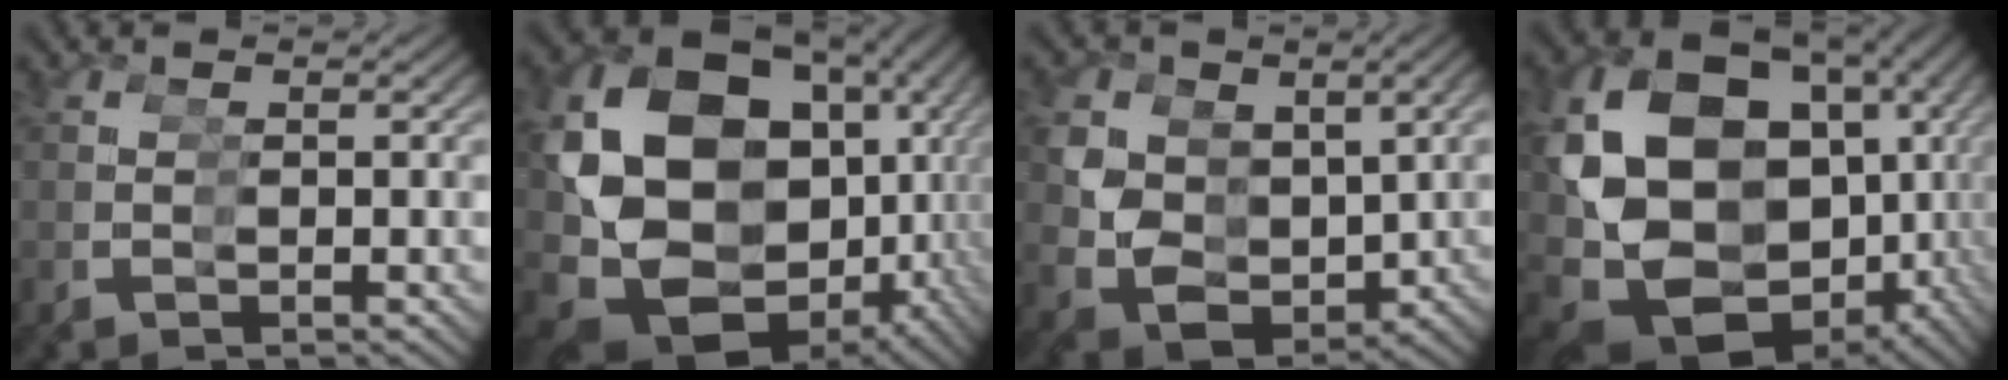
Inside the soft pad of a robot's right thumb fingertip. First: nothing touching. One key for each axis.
{"total": 23.1, "fx": 0.7, "fy": 17.2, "fz": 15.5, "tx": -0.297, "ty": -0.029, "tz": 0.029}
{"total": 10.0, "fx": 0.3, "fy": 8.2, "fz": 5.6, "tx": -0.137, "ty": -0.030, "tz": 0.018}
{"total": 20.9, "fx": 0.0, "fy": 15.7, "fz": 13.8, "tx": -0.263, "ty": -0.034, "tz": 0.020}